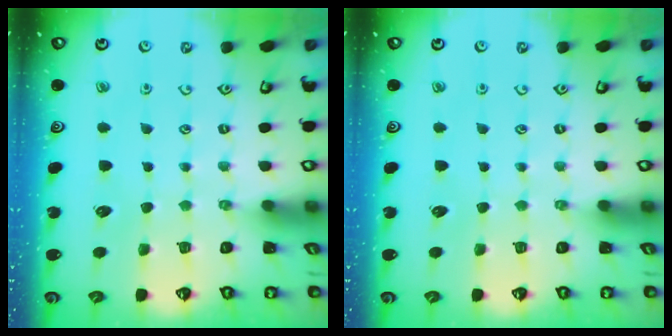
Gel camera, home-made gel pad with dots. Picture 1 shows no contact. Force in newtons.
{"total": 0.0}